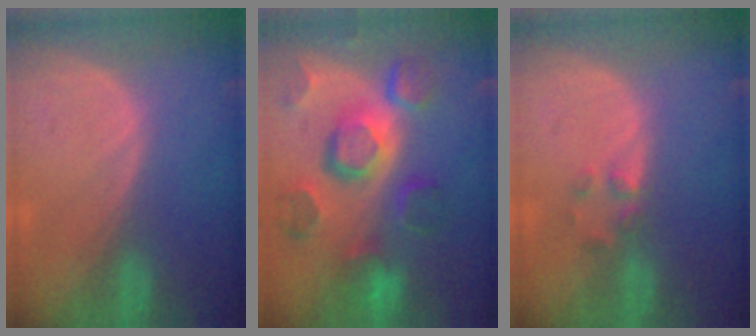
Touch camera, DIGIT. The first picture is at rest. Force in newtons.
{"total": 12.1, "press": 10.4, "slide": 6.1}
{"total": 2.0, "press": 1.9, "slide": 0.8}